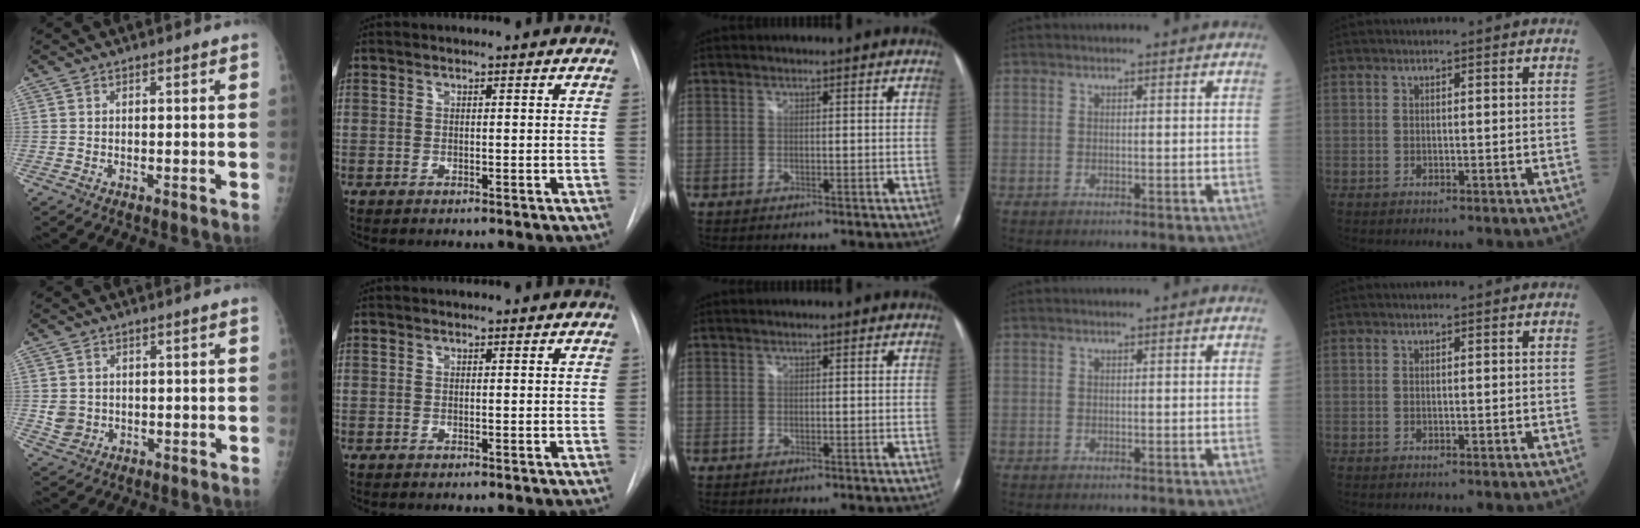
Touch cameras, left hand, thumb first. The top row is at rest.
{"thumb": {"total": 3.1, "force": [0.1, 2.7, 1.5], "torque": [-0.021, 0.004, 0.012]}}